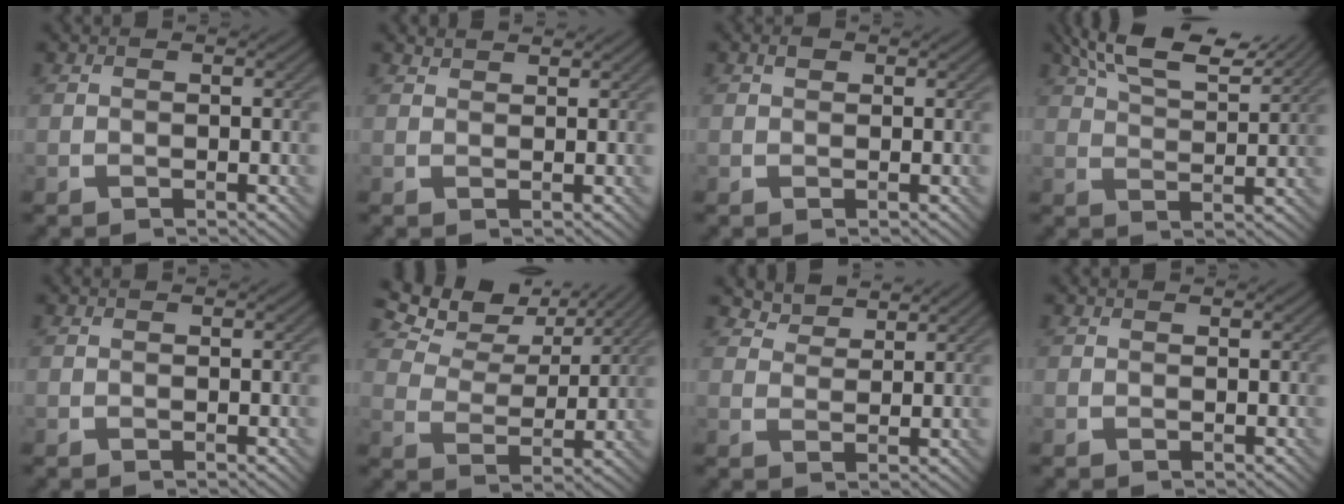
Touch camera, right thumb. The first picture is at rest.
{"total": 1.2, "force": [1.2, 0.2, 0.3], "torque": [-0.012, 0.000, 0.024]}
{"total": 0.9, "force": [0.5, 0.6, 0.5], "torque": [-0.008, 0.000, 0.007]}
{"total": 10.2, "force": [7.3, 2.8, 6.6], "torque": [-0.136, 0.013, 0.129]}
{"total": 0.0}
{"total": 11.1, "force": [8.2, 4.8, 5.7], "torque": [-0.137, -0.012, 0.141]}
{"total": 3.0, "force": [2.8, 1.0, 0.7], "torque": [-0.015, -0.003, 0.063]}
{"total": 0.0}